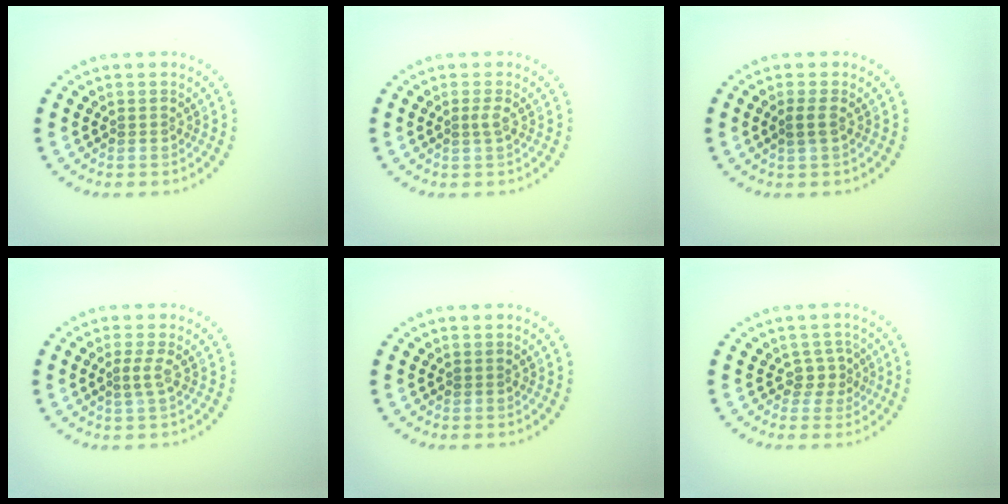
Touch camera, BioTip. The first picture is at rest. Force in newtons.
{"total": 1.0, "press": 0.8, "slide": 0.7}
{"total": 1.2, "press": 1.1, "slide": 0.4}
{"total": 1.2, "press": 0.9, "slide": 0.8}
{"total": 0.0}
{"total": 1.9, "press": 1.4, "slide": 1.2}